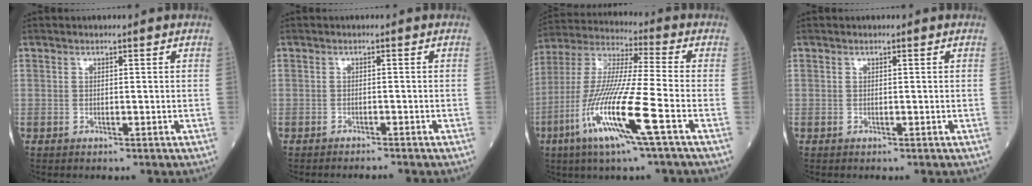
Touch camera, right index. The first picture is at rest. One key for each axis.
{"total": 1.4, "fx": -1.3, "fy": -0.4, "fz": 0.1, "tx": -0.007, "ty": -0.004, "tz": -0.020}
{"total": 16.2, "fx": -6.5, "fy": -0.5, "fz": 14.8, "tx": -0.312, "ty": -0.022, "tz": -0.129}
{"total": 0.0}